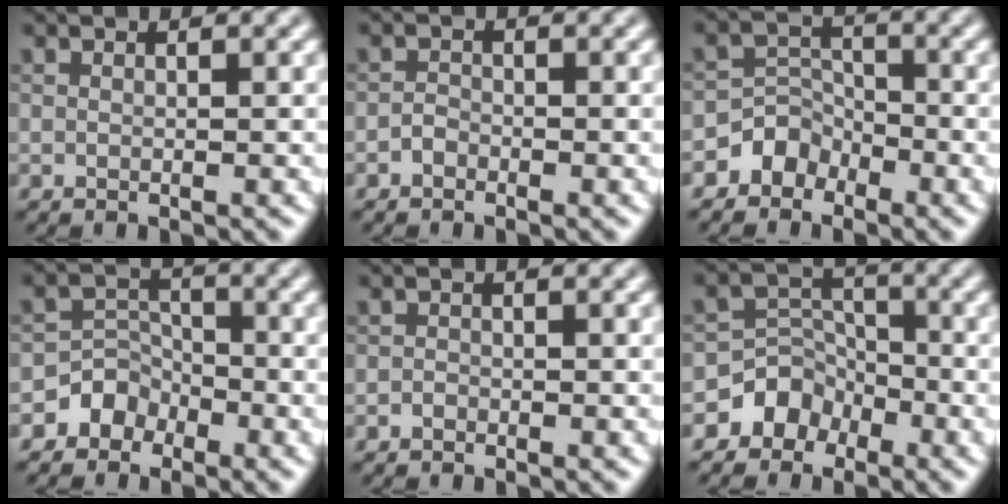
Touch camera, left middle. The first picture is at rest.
{"total": 0.9, "force": [-0.6, 0.6, 0.2], "torque": [-0.002, 0.003, -0.014]}
{"total": 2.6, "force": [-1.8, 1.9, 0.2], "torque": [0.022, 0.019, -0.039]}
{"total": 3.0, "force": [-1.9, 2.2, 0.1], "torque": [0.035, 0.018, -0.046]}
{"total": 0.6, "force": [-0.4, 0.4, 0.1], "torque": [0.000, -0.001, -0.008]}
{"total": 3.4, "force": [-2.3, 2.5, 0.3], "torque": [0.017, 0.022, -0.043]}